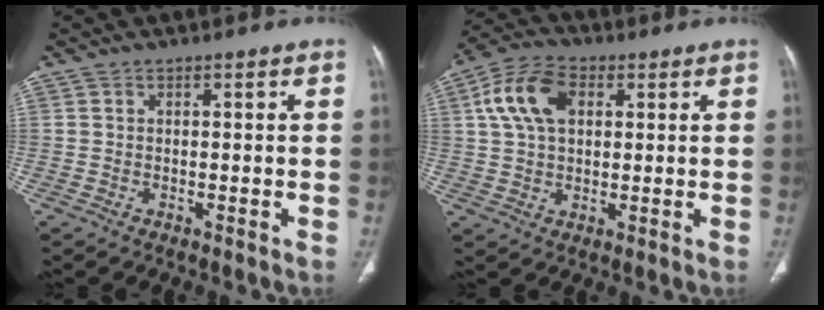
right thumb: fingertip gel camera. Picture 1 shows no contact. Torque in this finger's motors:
{"motor_torque": [0.06, 0.12, 0.30, 0.00, 0.12]}